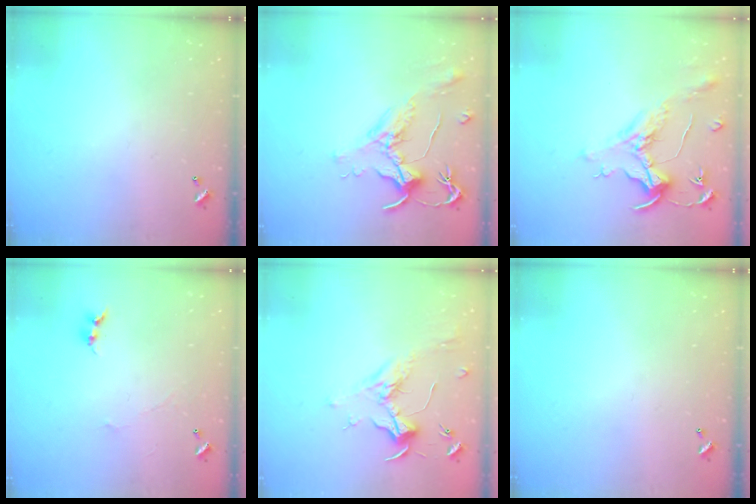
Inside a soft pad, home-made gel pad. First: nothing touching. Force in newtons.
{"total": 1.6, "press": 1.5, "slide": 0.7}
{"total": 1.6, "press": 1.4, "slide": 0.7}
{"total": 0.6, "press": 0.3, "slide": 0.5}
{"total": 1.7, "press": 1.5, "slide": 0.8}
{"total": 0.0}